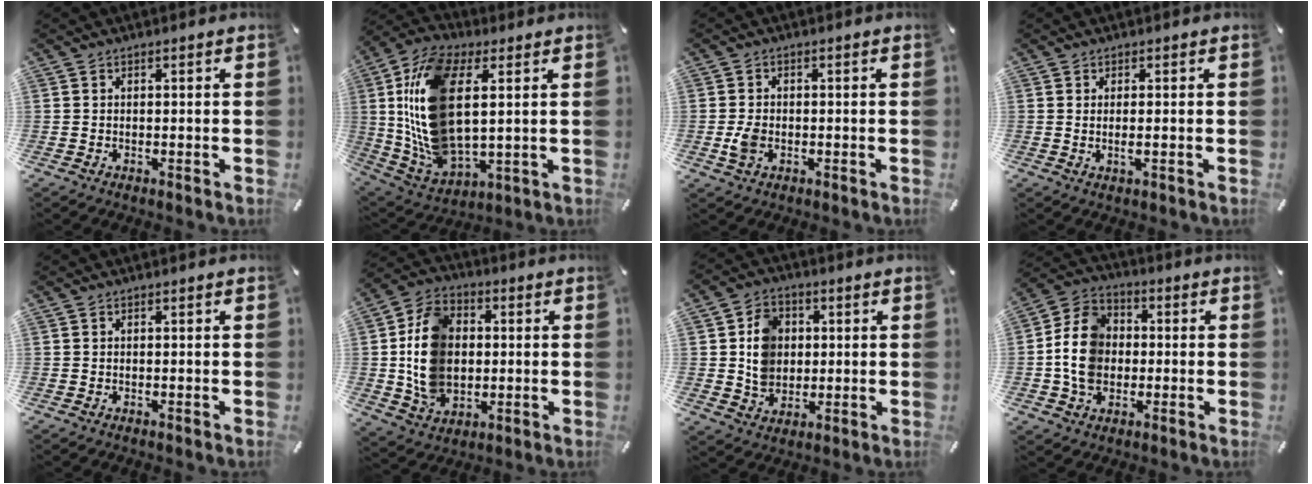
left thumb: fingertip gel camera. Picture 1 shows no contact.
{"total": 18.2, "force": [4.1, 10.3, 14.4], "torque": [-0.342, -0.012, 0.074]}
{"total": 3.8, "force": [-0.9, 2.8, 2.5], "torque": [-0.064, -0.002, -0.019]}
{"total": 1.7, "force": [0.0, 0.2, 1.7], "torque": [-0.032, -0.007, 0.000]}
{"total": 0.0}
{"total": 14.1, "force": [0.4, 11.5, 8.1], "torque": [-0.182, 0.019, 0.011]}
{"total": 9.0, "force": [0.9, 8.0, 4.0], "torque": [-0.065, 0.009, 0.018]}
{"total": 11.3, "force": [-1.0, 9.6, 5.8], "torque": [-0.133, 0.020, -0.017]}